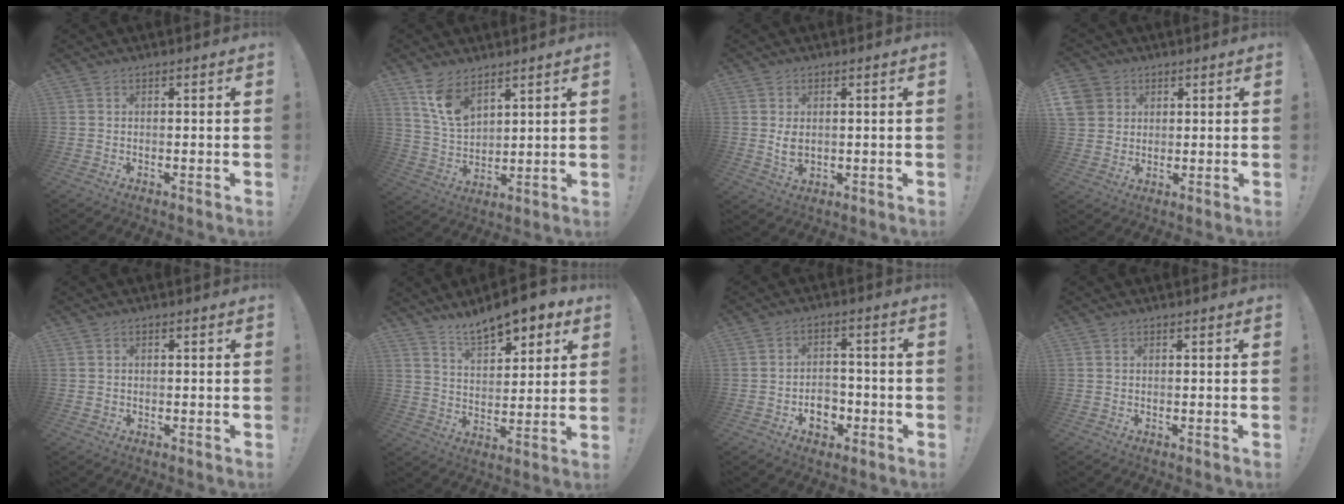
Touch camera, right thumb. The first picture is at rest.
{"total": 10.5, "force": [7.1, 5.5, 5.3], "torque": [-0.091, -0.039, 0.140]}
{"total": 5.1, "force": [1.1, 4.0, 3.0], "torque": [-0.034, -0.008, 0.019]}
{"total": 7.2, "force": [3.0, 6.3, 1.7], "torque": [-0.029, -0.019, 0.061]}
{"total": 0.7, "force": [-0.1, 0.6, 0.2], "torque": [-0.002, 0.002, -0.002]}
{"total": 11.4, "force": [9.2, 3.9, 5.4], "torque": [-0.077, -0.067, 0.164]}
{"total": 7.8, "force": [-3.0, 5.9, 4.1], "torque": [-0.049, 0.015, -0.049]}
{"total": 0.0}